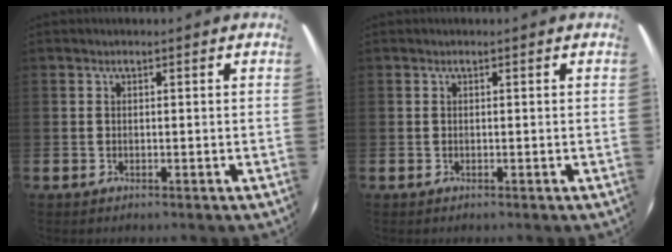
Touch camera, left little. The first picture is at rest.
{"total": 0.0}